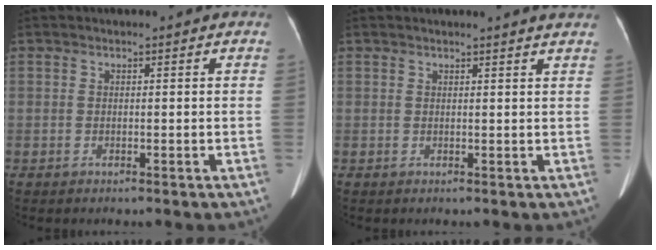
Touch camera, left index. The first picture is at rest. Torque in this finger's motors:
{"motor_torque": [0.54, -0.75, 0.12, 0.06]}